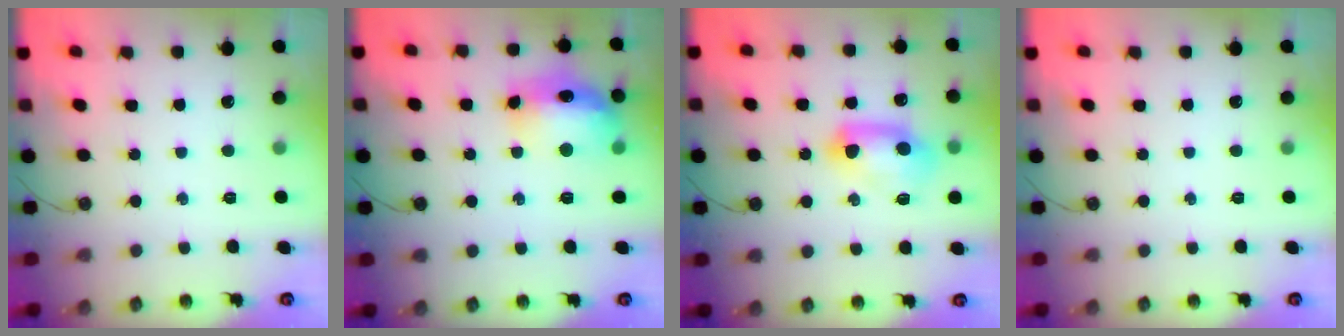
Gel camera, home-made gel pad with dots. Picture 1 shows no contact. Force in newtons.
{"total": 14.4, "press": 14.3, "slide": 1.1}
{"total": 12.7, "press": 12.4, "slide": 2.7}
{"total": 0.0}